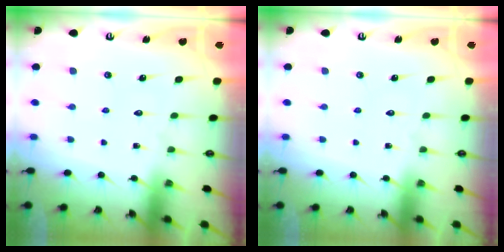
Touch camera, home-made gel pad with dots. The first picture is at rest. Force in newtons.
{"total": 0.0}